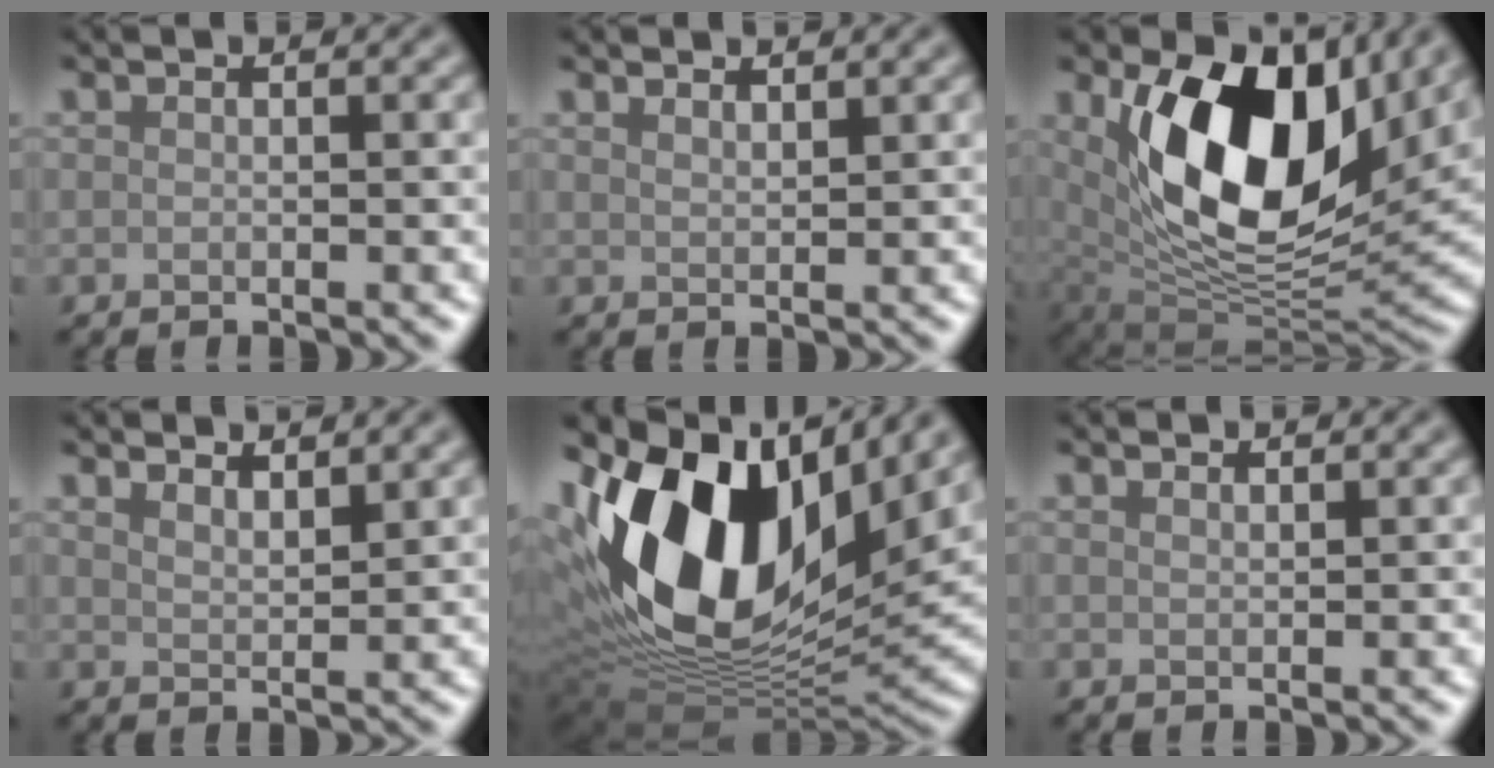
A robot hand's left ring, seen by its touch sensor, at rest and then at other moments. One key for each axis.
{"total": 1.2, "fx": 1.1, "fy": 0.2, "fz": 0.4, "tx": -0.006, "ty": 0.000, "tz": 0.017}
{"total": 14.2, "fx": 3.9, "fy": 8.0, "fz": 11.0, "tx": -0.178, "ty": -0.024, "tz": 0.074}
{"total": 2.3, "fx": 2.1, "fy": 0.5, "fz": 0.9, "tx": -0.010, "ty": 0.001, "tz": 0.034}
{"total": 17.5, "fx": 4.9, "fy": 10.5, "fz": 13.1, "tx": -0.274, "ty": 0.008, "tz": 0.085}
{"total": 0.6, "fx": 0.5, "fy": 0.0, "fz": 0.1, "tx": -0.003, "ty": 0.000, "tz": 0.009}